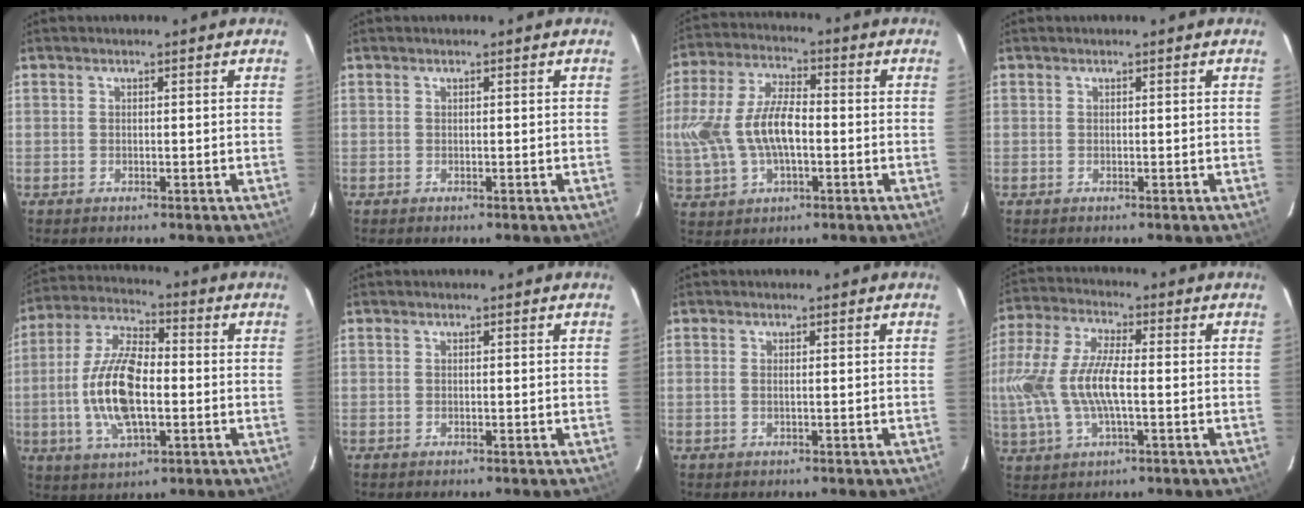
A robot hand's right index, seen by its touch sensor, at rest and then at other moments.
{"total": 0.0}
{"total": 14.2, "force": [-1.5, 7.2, 12.1], "torque": [-0.261, 0.009, -0.021]}
{"total": 0.0}
{"total": 14.9, "force": [-2.2, 6.4, 13.3], "torque": [-0.275, 0.004, -0.043]}
{"total": 0.0}
{"total": 0.7, "force": [0.0, 0.0, 0.7], "torque": [-0.015, 0.001, -0.002]}
{"total": 14.7, "force": [-1.5, 5.7, 13.5], "torque": [-0.290, 0.003, -0.029]}